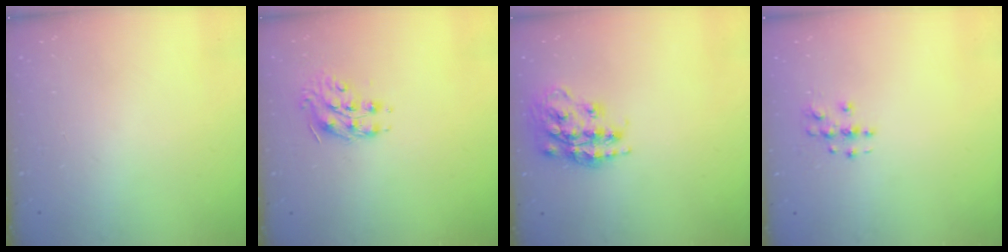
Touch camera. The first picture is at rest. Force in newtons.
{"total": 9.3, "press": 9.3, "slide": 0.2}
{"total": 17.1, "press": 17.1, "slide": 1.0}
{"total": 3.9, "press": 3.9, "slide": 0.5}